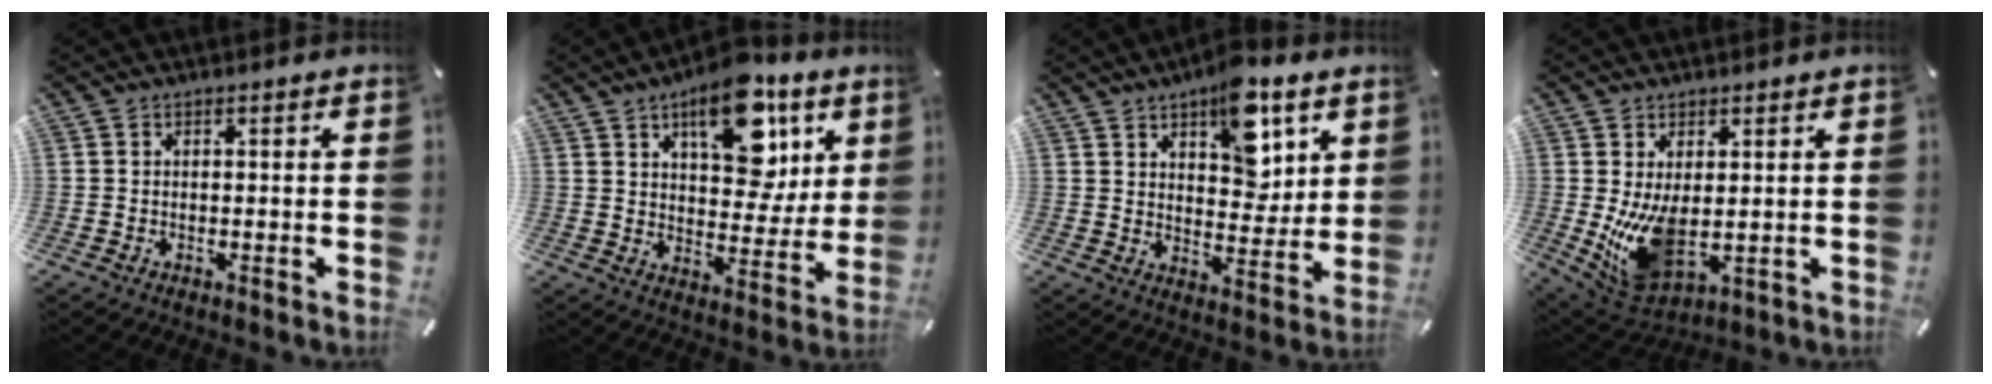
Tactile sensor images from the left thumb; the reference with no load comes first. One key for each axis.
{"total": 18.2, "fx": 9.8, "fy": 9.9, "fz": 11.8, "tx": -0.156, "ty": -0.046, "tz": 0.164}
{"total": 12.9, "fx": 7.5, "fy": 6.9, "fz": 7.9, "tx": -0.095, "ty": -0.040, "tz": 0.127}
{"total": 12.2, "fx": 0.5, "fy": 7.3, "fz": 9.7, "tx": -0.199, "ty": -0.023, "tz": 0.018}